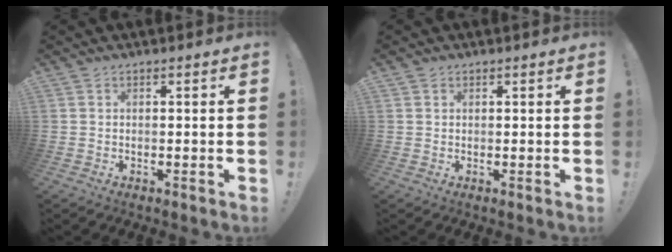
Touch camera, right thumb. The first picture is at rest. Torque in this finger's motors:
{"motor_torque": [0.00, -0.16, -0.33, 0.27, 0.08]}